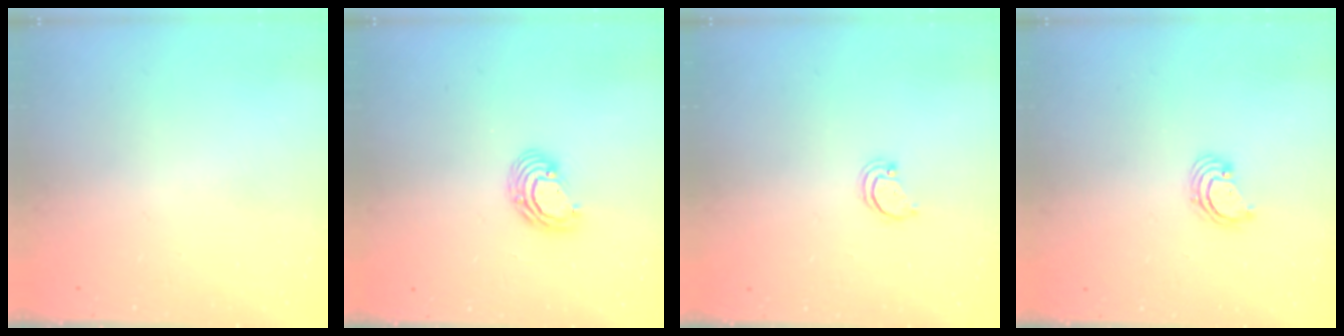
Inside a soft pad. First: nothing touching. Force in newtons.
{"total": 6.5, "press": 6.5, "slide": 0.2}
{"total": 1.8, "press": 1.8, "slide": 0.2}
{"total": 3.1, "press": 3.1, "slide": 0.1}